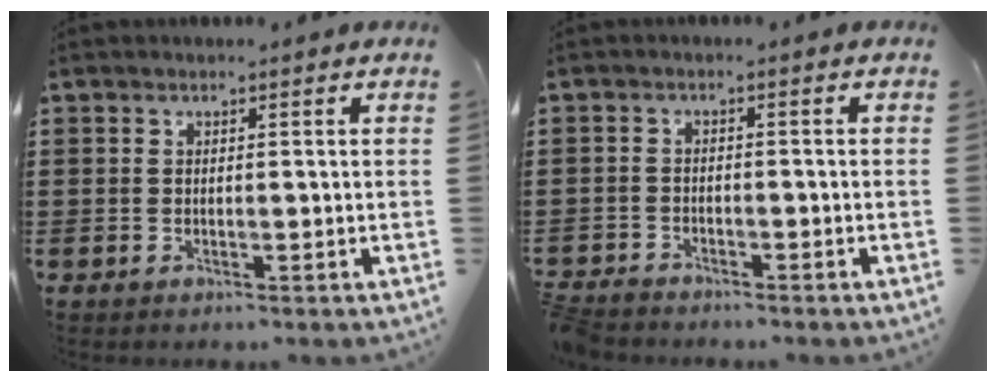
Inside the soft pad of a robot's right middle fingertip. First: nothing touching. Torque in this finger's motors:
{"motor_torque": [0.84, -0.01, 0.26, 0.21]}